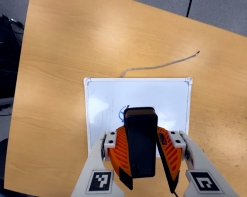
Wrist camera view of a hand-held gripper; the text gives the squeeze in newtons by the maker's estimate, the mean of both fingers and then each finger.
{"total": 8.5, "left": 8.8, "right": 8.3}